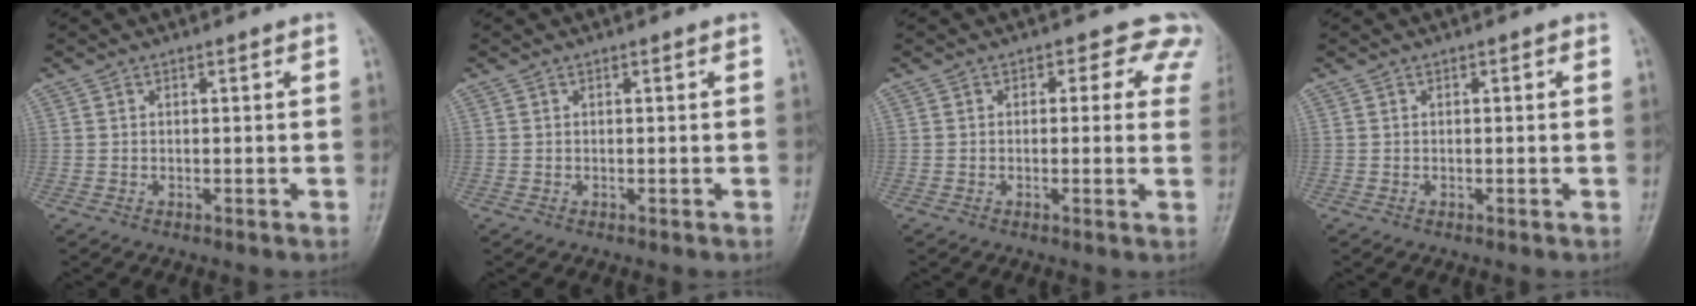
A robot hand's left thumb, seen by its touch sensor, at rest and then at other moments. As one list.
[{"total": 0.0}, {"total": 6.1, "force": [3.9, 4.1, 2.3], "torque": [0.022, -0.009, 0.017]}, {"total": 0.0}]